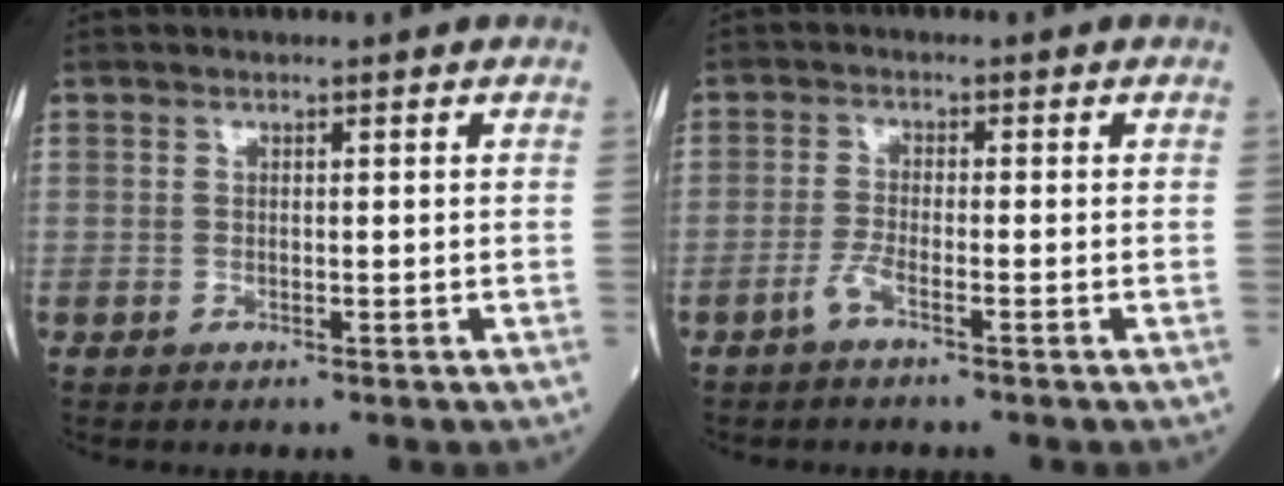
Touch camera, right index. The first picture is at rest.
{"total": 2.4, "force": [-1.7, -0.1, 1.7], "torque": [-0.035, -0.001, -0.039]}